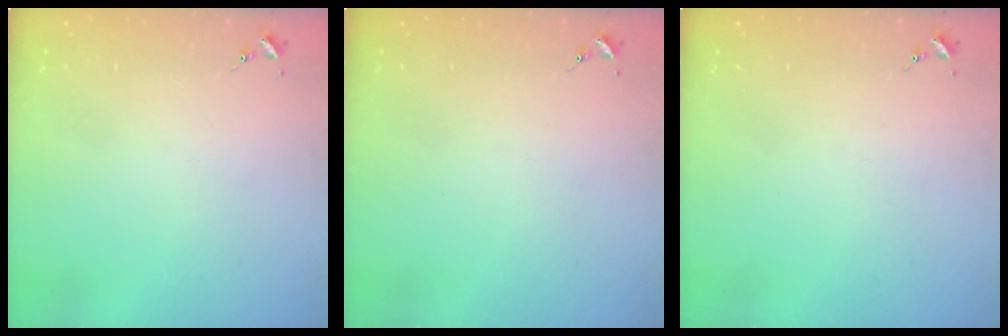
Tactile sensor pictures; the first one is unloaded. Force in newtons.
{"total": 0.0}
{"total": 0.0}